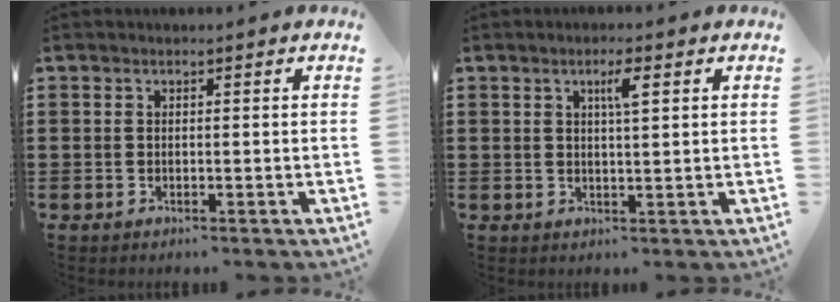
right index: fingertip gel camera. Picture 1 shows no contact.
{"total": 2.9, "force": [1.1, 0.3, 2.7], "torque": [-0.046, 0.001, 0.015]}